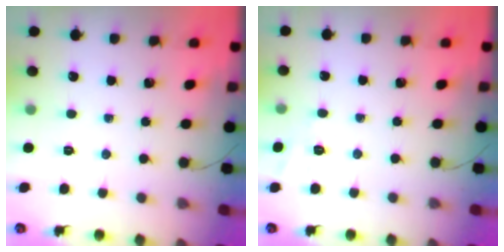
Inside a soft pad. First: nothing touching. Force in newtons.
{"total": 2.9, "press": 1.7, "slide": 2.3}